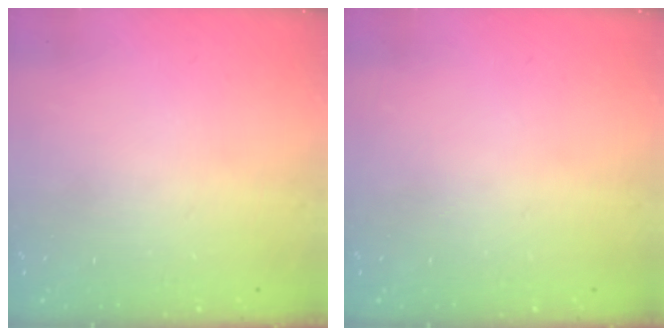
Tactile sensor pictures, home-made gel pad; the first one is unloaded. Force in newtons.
{"total": 0.0}